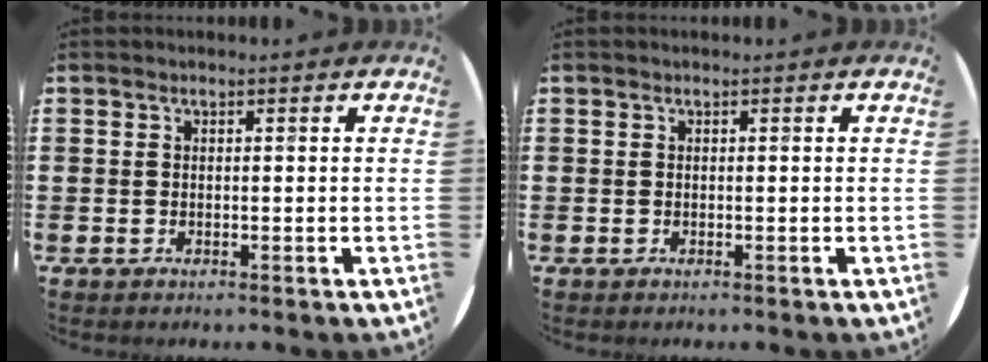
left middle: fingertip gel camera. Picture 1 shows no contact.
{"total": 0.0}